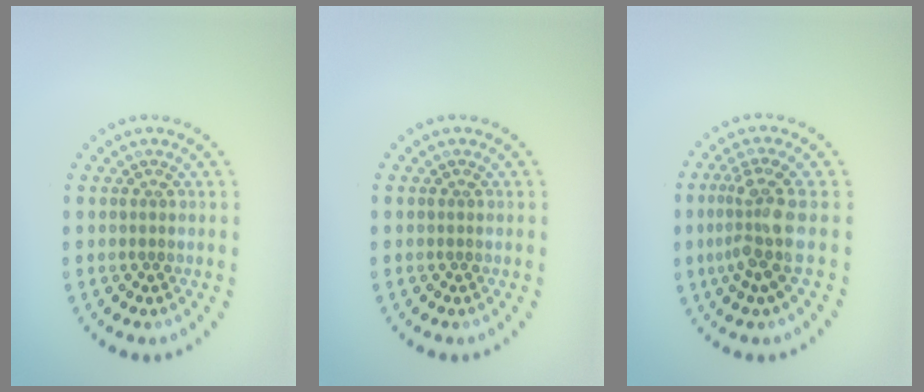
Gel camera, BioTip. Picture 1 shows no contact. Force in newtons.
{"total": 0.0}
{"total": 3.6, "press": 2.8, "slide": 2.3}